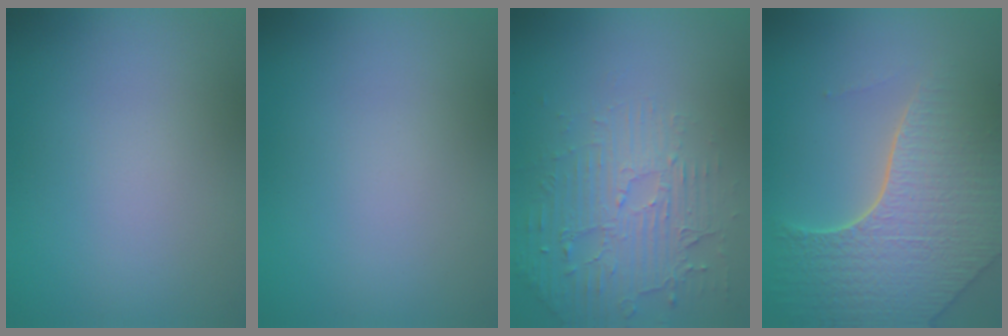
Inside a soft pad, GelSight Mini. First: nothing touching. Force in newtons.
{"total": 0.0}
{"total": 4.8, "press": 3.3, "slide": 3.4}
{"total": 8.0, "press": 5.6, "slide": 5.6}